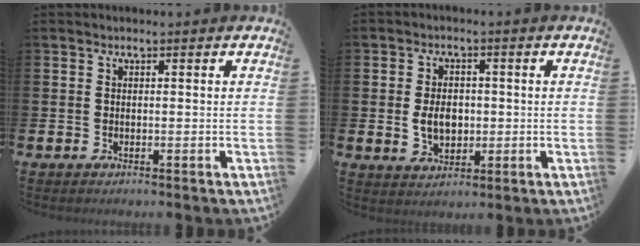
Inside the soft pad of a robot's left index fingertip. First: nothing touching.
{"total": 4.6, "force": [-0.1, 3.3, 3.2], "torque": [-0.048, 0.005, -0.009]}